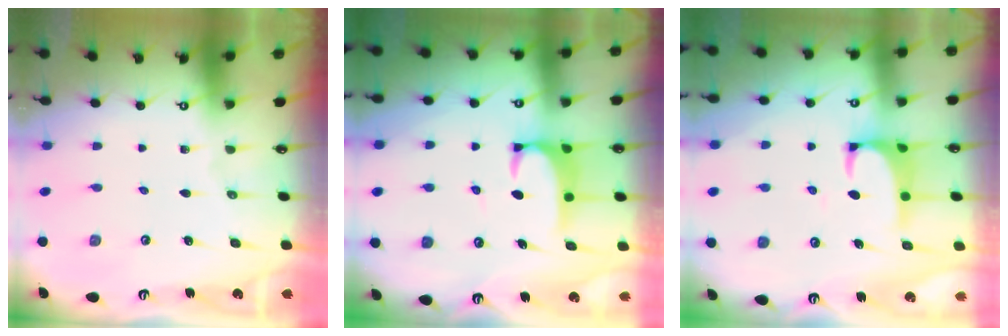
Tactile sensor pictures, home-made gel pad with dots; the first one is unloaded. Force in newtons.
{"total": 2.9, "press": 2.8, "slide": 0.7}
{"total": 1.6, "press": 1.5, "slide": 0.5}